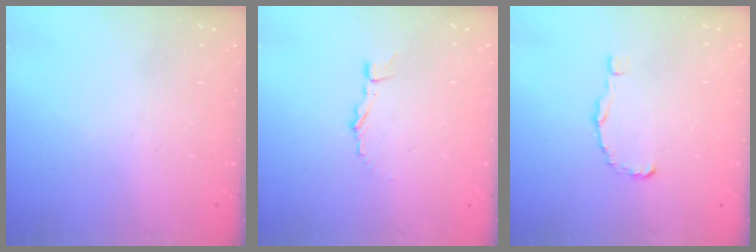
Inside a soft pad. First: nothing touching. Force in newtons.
{"total": 4.6, "press": 4.6, "slide": 0.4}
{"total": 1.5, "press": 1.5, "slide": 0.0}